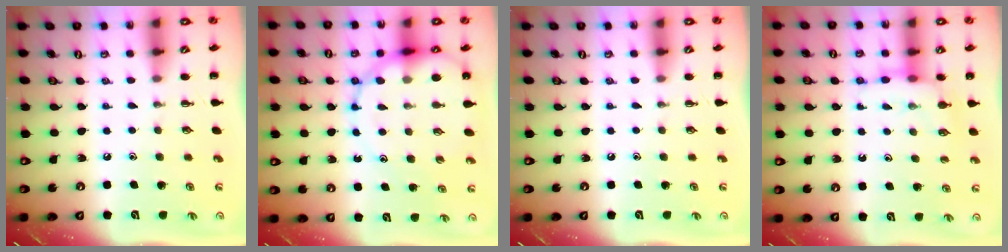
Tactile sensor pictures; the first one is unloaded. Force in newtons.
{"total": 15.5, "press": 15.0, "slide": 3.9}
{"total": 0.0}
{"total": 8.4, "press": 8.4, "slide": 0.5}